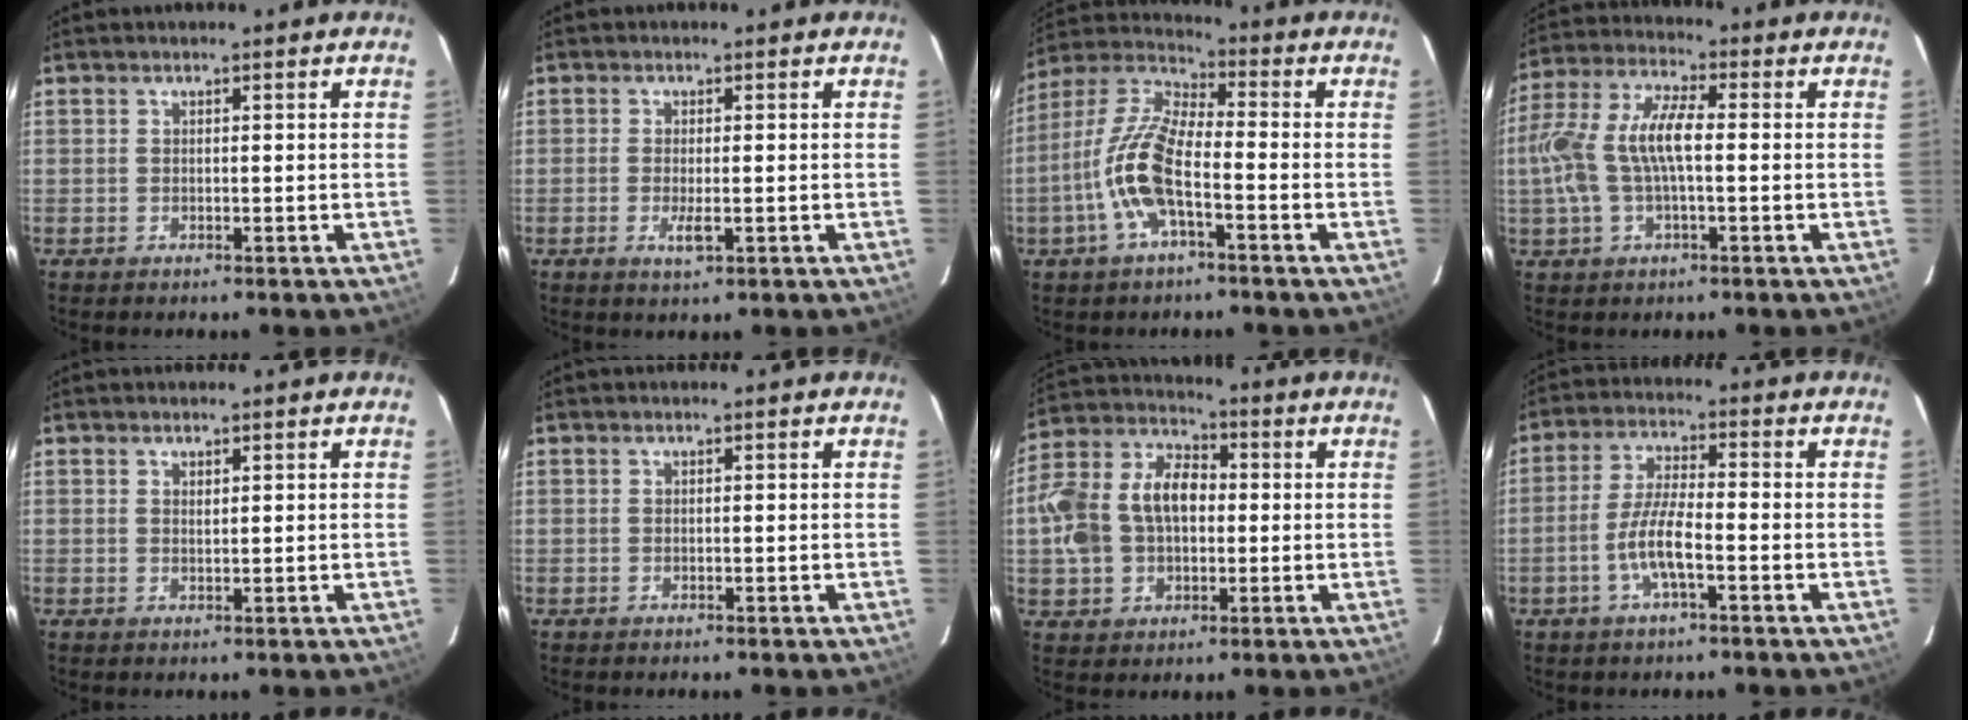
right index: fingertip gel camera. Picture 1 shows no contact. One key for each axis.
{"total": 2.7, "fx": -0.8, "fy": 0.8, "fz": 2.5, "tx": -0.049, "ty": -0.007, "tz": -0.012}
{"total": 12.3, "fx": -4.1, "fy": 4.0, "fz": 10.9, "tx": -0.234, "ty": 0.003, "tz": -0.083}
{"total": 12.2, "fx": -0.5, "fy": 4.7, "fz": 11.2, "tx": -0.238, "ty": 0.014, "tz": -0.010}
{"total": 0.8, "fx": 0.6, "fy": 0.3, "fz": 0.5, "tx": -0.008, "ty": 0.001, "tz": 0.012}
{"total": 0.0}
{"total": 15.7, "fx": 0.1, "fy": 11.1, "fz": 11.1, "tx": -0.246, "ty": 0.032, "tz": 0.000}
{"total": 6.9, "fx": -2.8, "fy": 1.3, "fz": 6.2, "tx": -0.127, "ty": 0.001, "tz": -0.054}